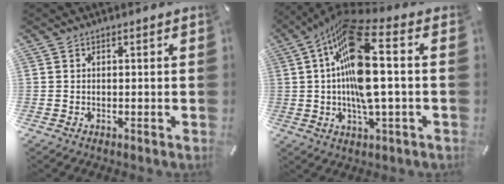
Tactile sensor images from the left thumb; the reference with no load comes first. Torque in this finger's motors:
{"motor_torque": [0.88, 0.78, 1.37, 0.80, 0.35]}